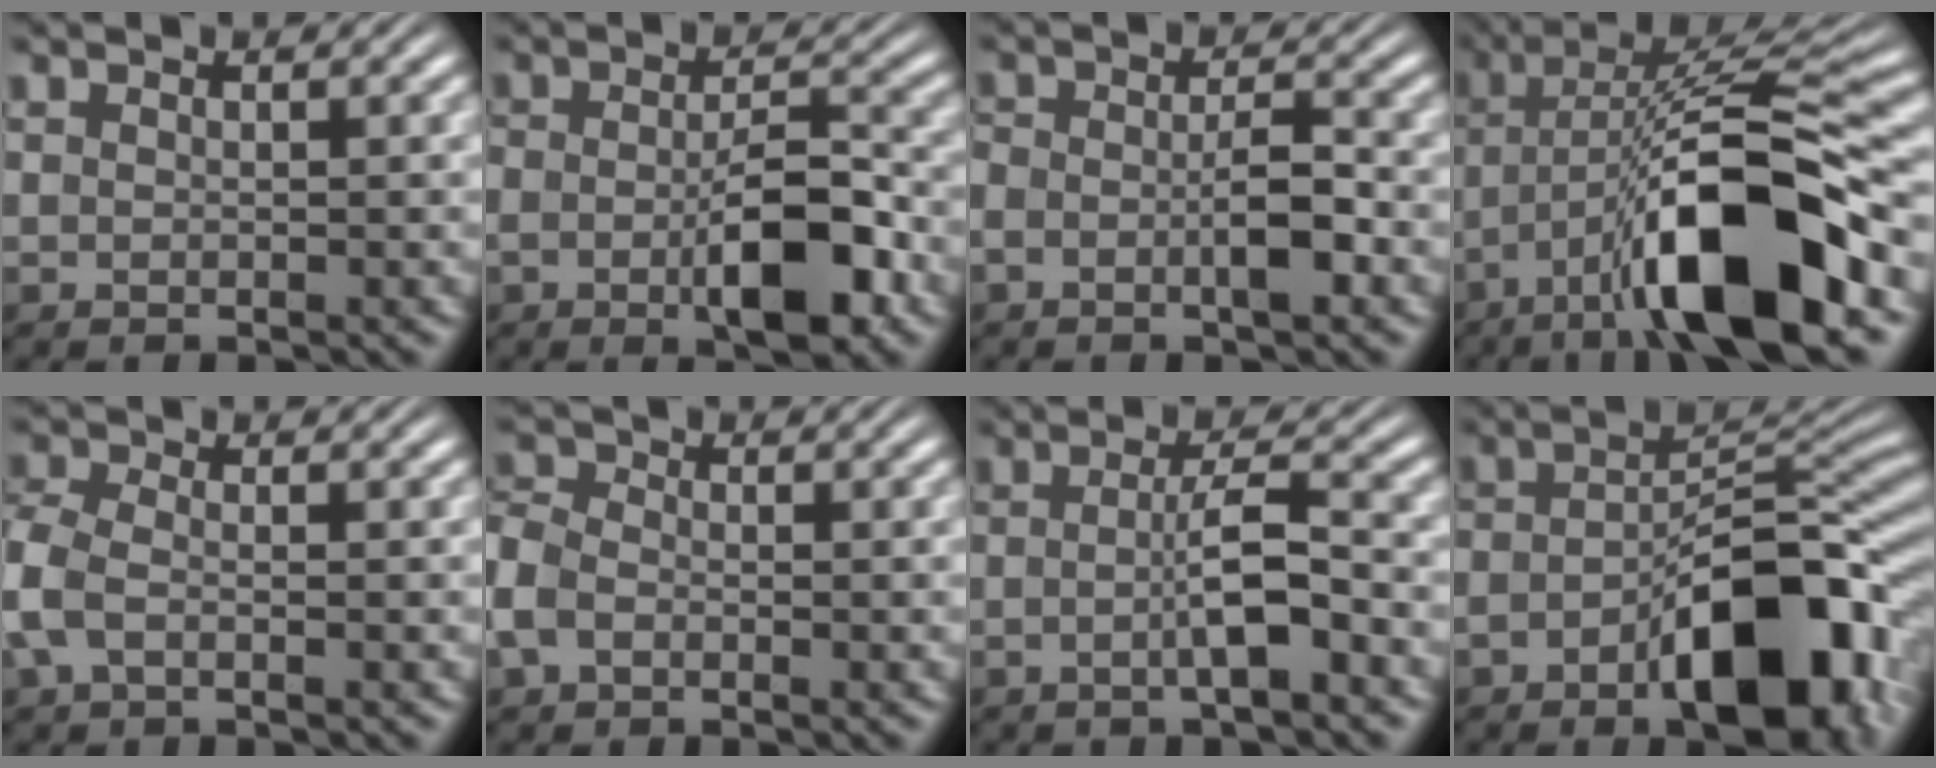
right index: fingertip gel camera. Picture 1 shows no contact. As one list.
[{"total": 6.4, "force": [-1.8, 3.1, 5.3], "torque": [-0.090, -0.003, -0.035]}, {"total": 3.9, "force": [-1.2, 2.4, 2.8], "torque": [-0.054, 0.000, -0.027]}, {"total": 12.1, "force": [-1.9, 3.9, 11.3], "torque": [-0.176, -0.002, -0.027]}, {"total": 3.9, "force": [-0.7, 3.0, 2.4], "torque": [-0.078, -0.013, -0.010]}, {"total": 3.5, "force": [-0.9, 2.9, 1.7], "torque": [-0.059, -0.012, -0.016]}, {"total": 3.3, "force": [-1.0, 0.0, 3.1], "torque": [-0.041, 0.004, -0.021]}, {"total": 9.8, "force": [-4.0, 4.0, 8.0], "torque": [-0.110, -0.007, -0.061]}]